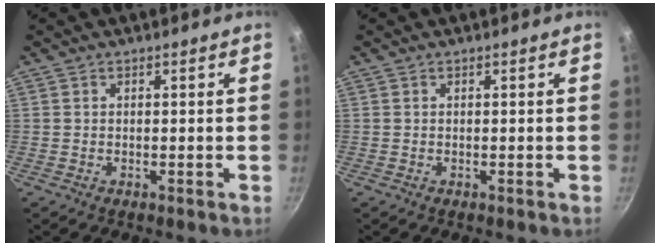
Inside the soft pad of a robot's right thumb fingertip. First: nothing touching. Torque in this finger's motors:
{"motor_torque": [-0.02, 0.00, -0.02, 0.07, 0.01]}